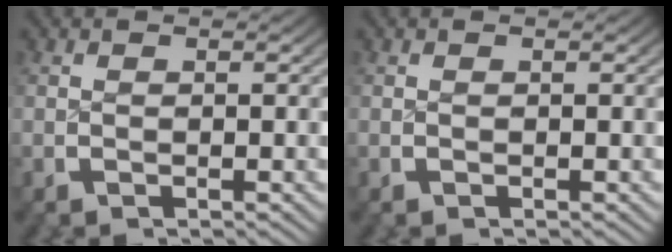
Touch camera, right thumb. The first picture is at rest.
{"total": 0.0}